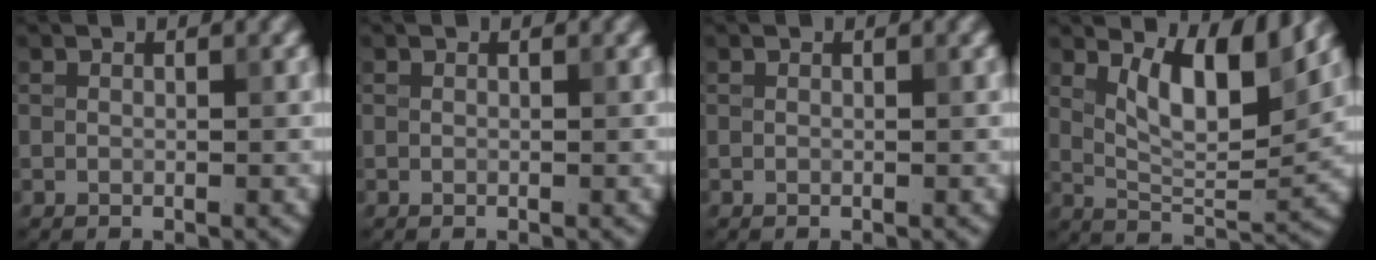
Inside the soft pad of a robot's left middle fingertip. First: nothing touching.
{"total": 0.0}
{"total": 0.0}
{"total": 6.3, "force": [3.0, 2.1, 5.2], "torque": [-0.089, -0.009, 0.054]}